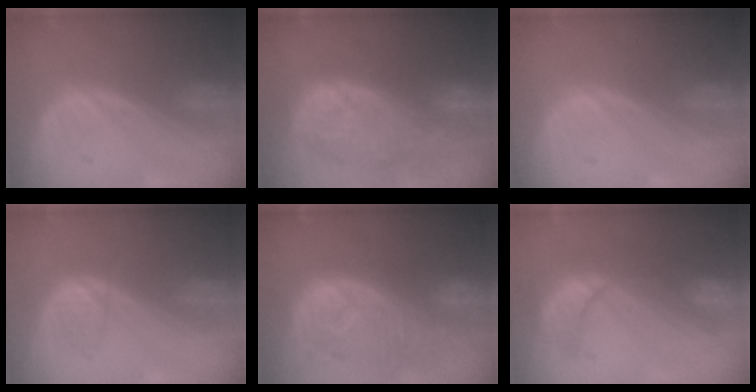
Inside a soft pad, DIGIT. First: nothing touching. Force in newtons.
{"total": 12.6, "press": 11.1, "slide": 5.9}
{"total": 0.0}
{"total": 2.6, "press": 2.5, "slide": 0.5}
{"total": 11.0, "press": 9.6, "slide": 5.4}
{"total": 7.9, "press": 7.5, "slide": 2.2}